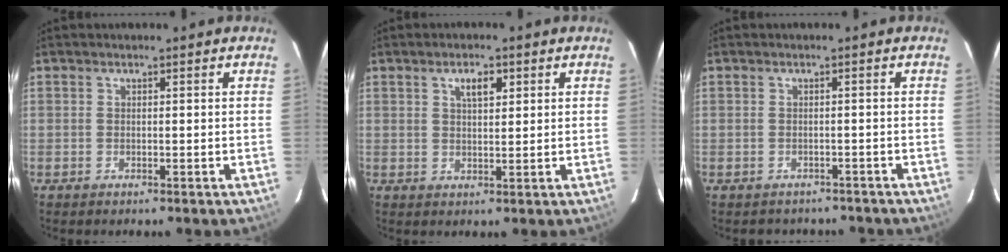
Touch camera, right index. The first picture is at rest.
{"total": 3.8, "force": [1.7, 1.5, 3.0], "torque": [-0.049, 0.008, 0.030]}
{"total": 5.0, "force": [-4.3, 2.4, 1.0], "torque": [-0.011, 0.002, -0.045]}